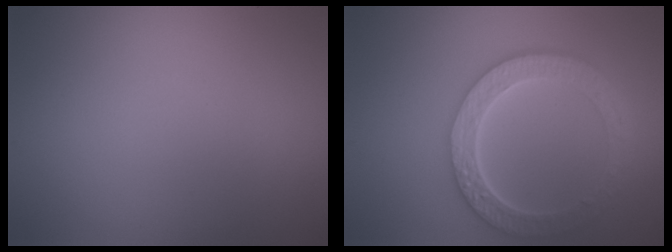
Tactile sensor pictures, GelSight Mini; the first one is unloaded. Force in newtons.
{"total": 6.0, "press": 4.5, "slide": 3.9}